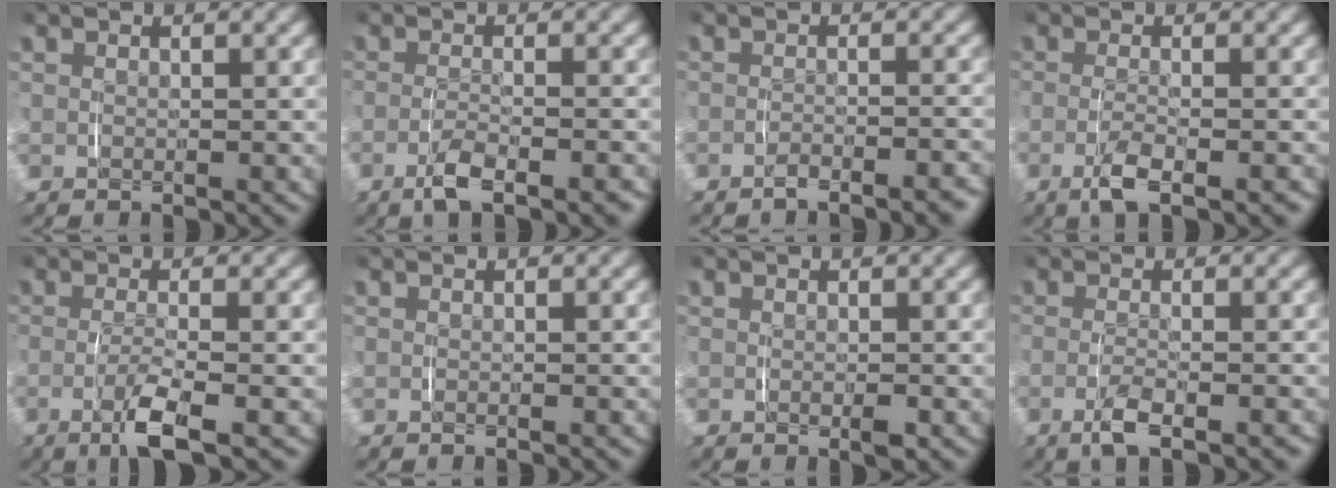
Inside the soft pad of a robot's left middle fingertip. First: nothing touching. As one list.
[{"total": 2.6, "force": [-1.5, 0.5, 2.0], "torque": [-0.041, -0.004, -0.027]}, {"total": 2.3, "force": [-2.0, 0.1, 1.1], "torque": [-0.017, 0.005, -0.037]}, {"total": 2.7, "force": [-1.2, 0.4, 2.4], "torque": [-0.051, -0.009, -0.019]}, {"total": 3.7, "force": [-1.4, 0.4, 3.5], "torque": [-0.065, -0.010, -0.023]}, {"total": 0.0}, {"total": 0.8, "force": [-0.2, 0.2, 0.8], "torque": [-0.013, -0.002, -0.002]}, {"total": 2.4, "force": [-1.1, 0.4, 2.0], "torque": [-0.044, -0.006, -0.018]}]